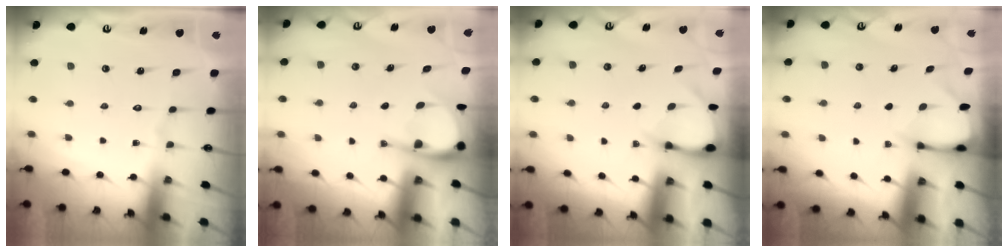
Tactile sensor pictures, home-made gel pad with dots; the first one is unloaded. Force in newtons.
{"total": 5.8, "press": 5.8, "slide": 0.3}
{"total": 3.7, "press": 3.7, "slide": 0.3}
{"total": 2.4, "press": 2.4, "slide": 0.3}